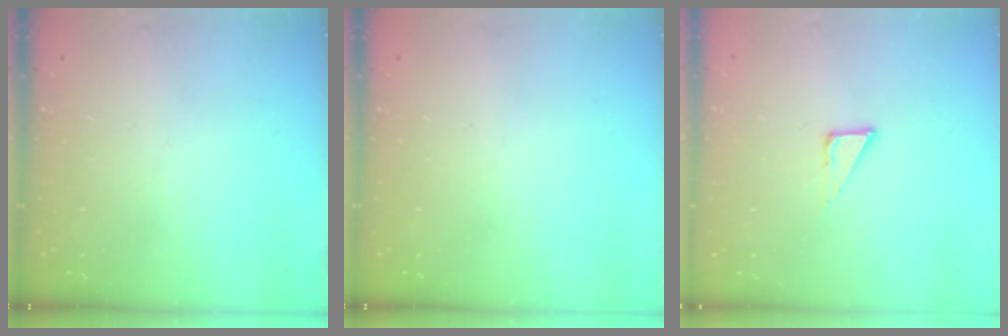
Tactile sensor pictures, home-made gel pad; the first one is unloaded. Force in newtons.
{"total": 0.0}
{"total": 3.9, "press": 3.9, "slide": 0.3}